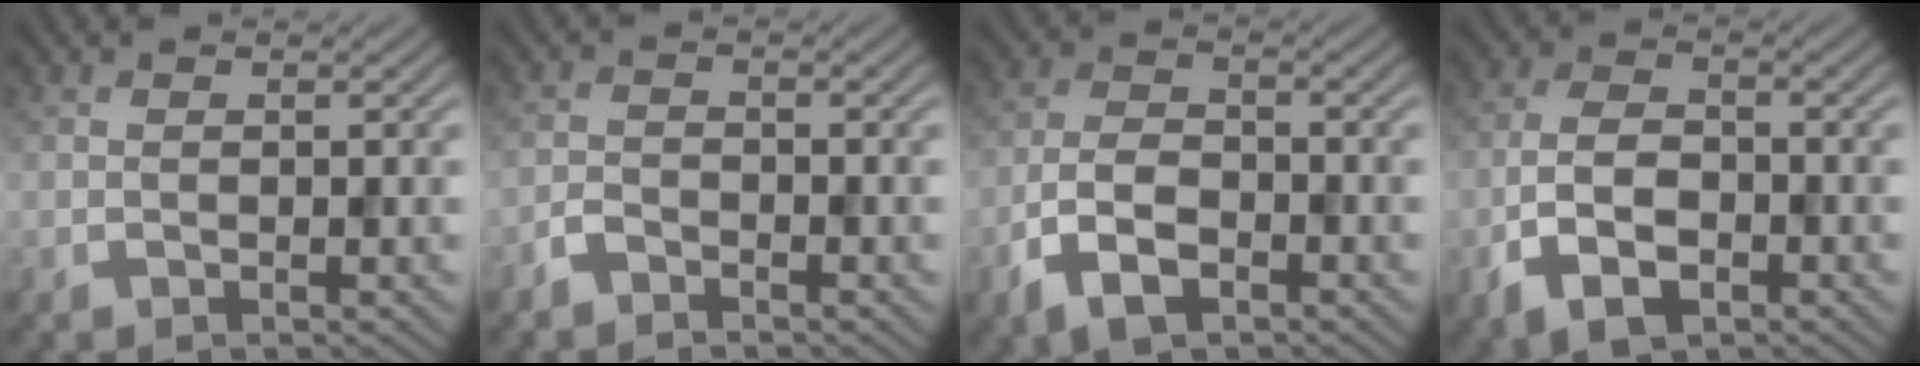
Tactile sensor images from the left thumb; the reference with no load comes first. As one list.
[{"total": 1.8, "force": [-1.6, 0.6, 0.6], "torque": [-0.012, 0.002, -0.038]}, {"total": 6.5, "force": [-3.5, 3.2, 4.5], "torque": [-0.096, -0.002, -0.078]}, {"total": 7.2, "force": [-3.4, 3.6, 5.2], "torque": [-0.113, -0.005, -0.073]}]